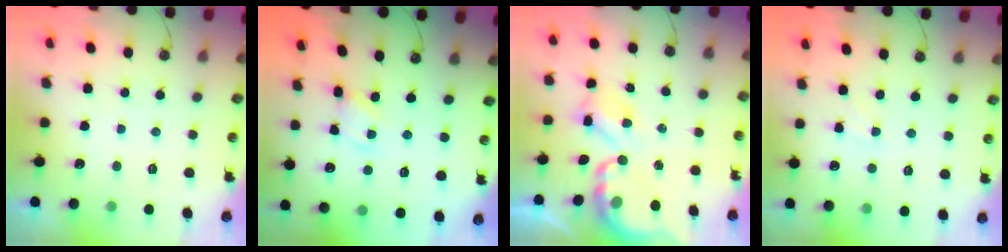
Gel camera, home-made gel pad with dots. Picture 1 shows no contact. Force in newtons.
{"total": 1.6, "press": 1.6, "slide": 0.2}
{"total": 6.3, "press": 6.3, "slide": 0.4}
{"total": 3.0, "press": 3.0, "slide": 0.4}